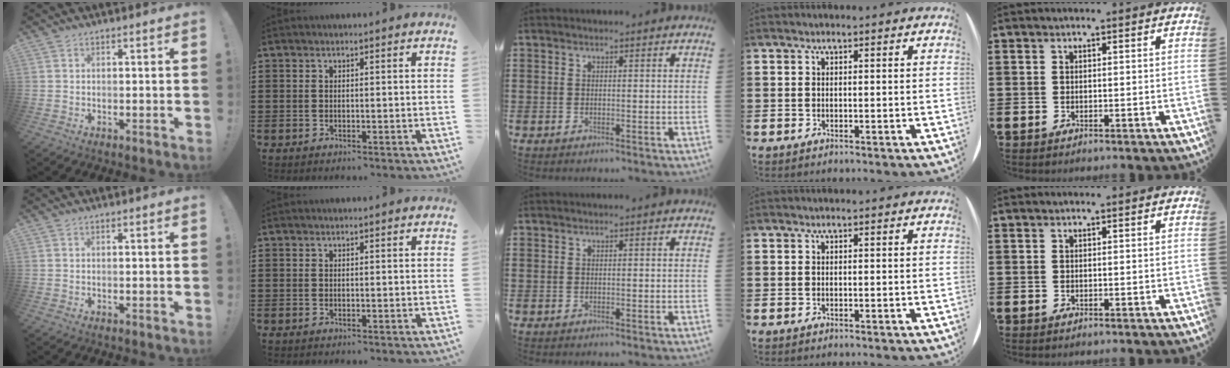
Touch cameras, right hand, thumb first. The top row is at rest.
{}